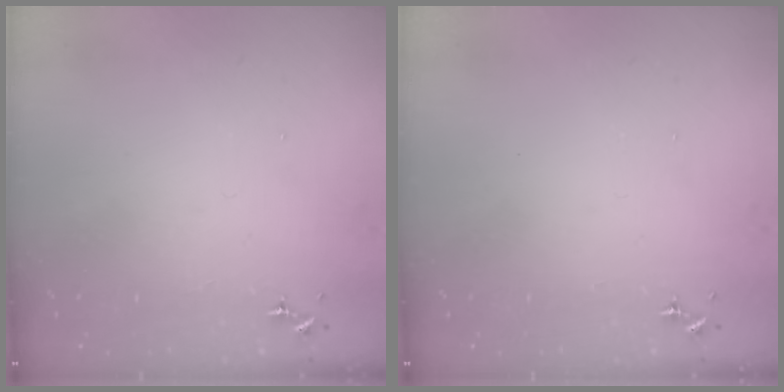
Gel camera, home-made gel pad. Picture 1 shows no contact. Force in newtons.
{"total": 0.0}